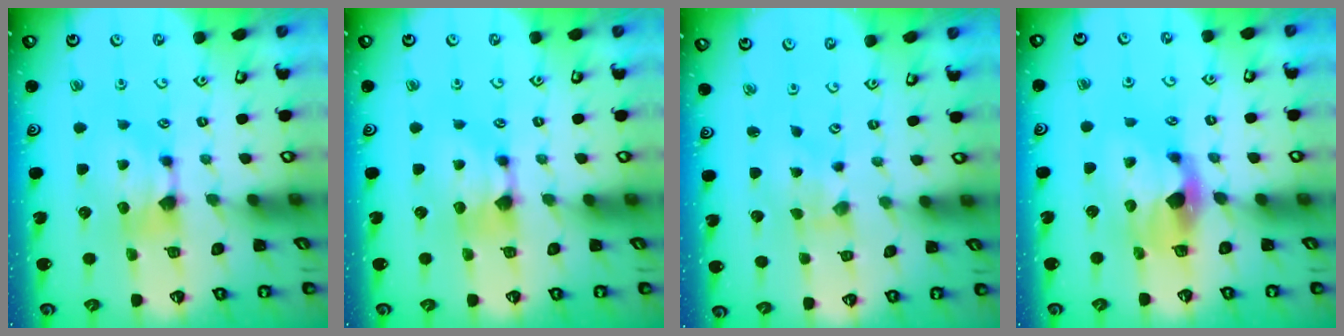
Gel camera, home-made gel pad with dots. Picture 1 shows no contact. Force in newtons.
{"total": 0.6, "press": 0.0, "slide": 0.6}
{"total": 3.6, "press": 3.5, "slide": 1.0}
{"total": 2.9, "press": 2.5, "slide": 1.5}